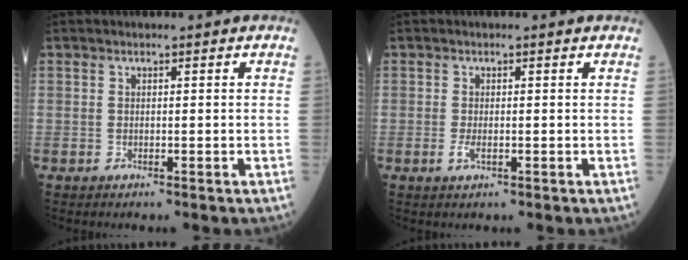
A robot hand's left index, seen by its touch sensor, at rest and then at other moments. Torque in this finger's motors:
{"motor_torque": [0.46, 0.21, 0.02, 0.01]}